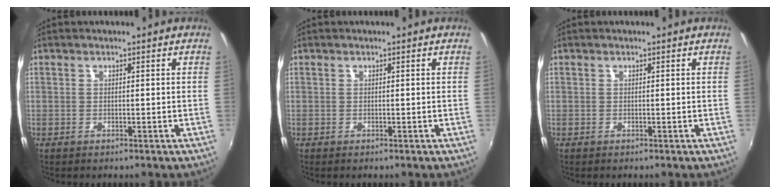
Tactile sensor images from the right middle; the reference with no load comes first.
{"total": 0.0}
{"total": 0.0}